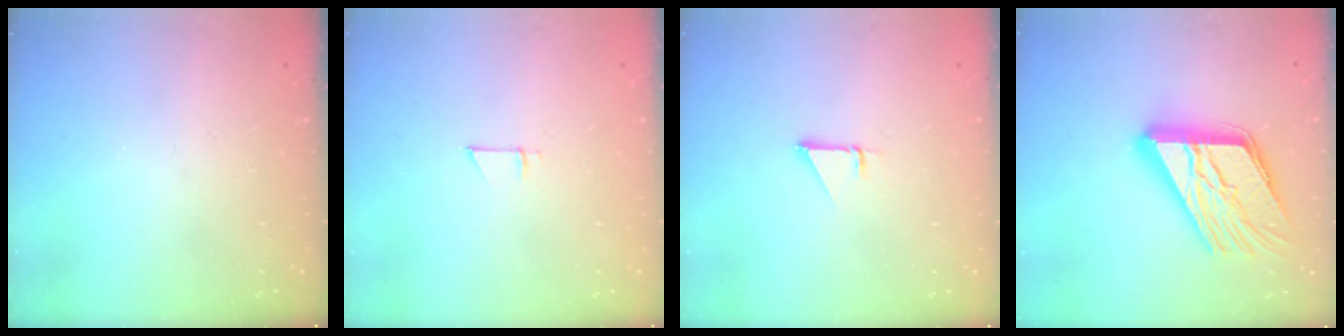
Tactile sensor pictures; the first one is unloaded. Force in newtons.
{"total": 3.5, "press": 3.4, "slide": 0.4}
{"total": 0.9, "press": 0.9, "slide": 0.1}
{"total": 22.9, "press": 22.8, "slide": 2.3}